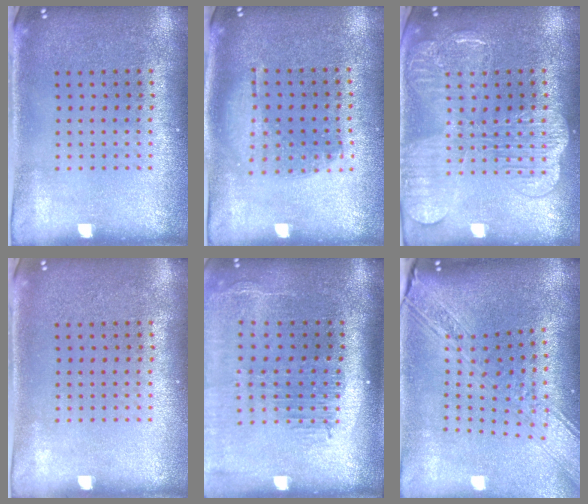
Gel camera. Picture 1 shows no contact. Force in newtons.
{"total": 1.0, "press": 0.9, "slide": 0.4}
{"total": 4.0, "press": 4.0, "slide": 0.5}
{"total": 0.0}
{"total": 2.5, "press": 2.0, "slide": 1.5}
{"total": 3.2, "press": 2.4, "slide": 2.1}